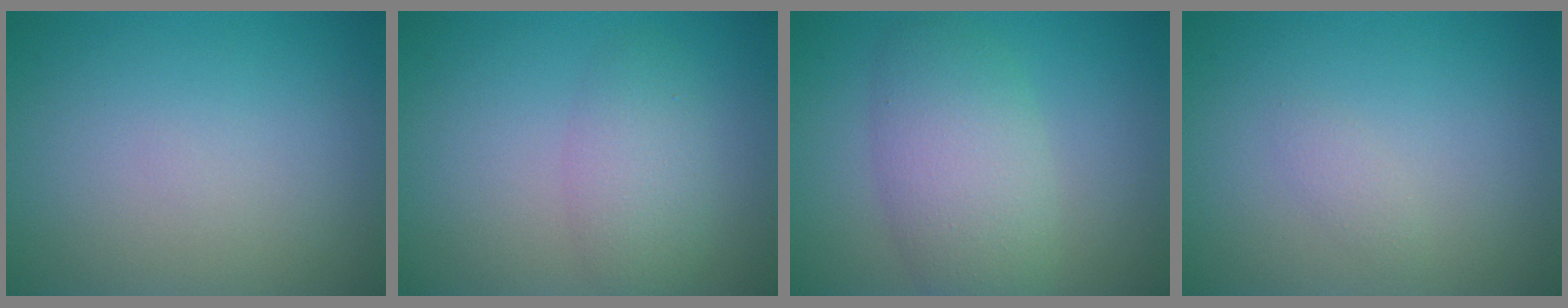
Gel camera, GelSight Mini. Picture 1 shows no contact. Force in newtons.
{"total": 2.9, "press": 2.9, "slide": 0.2}
{"total": 5.6, "press": 5.6, "slide": 0.2}
{"total": 0.8, "press": 0.8, "slide": 0.1}